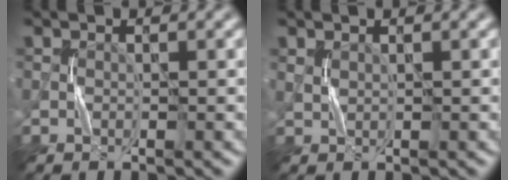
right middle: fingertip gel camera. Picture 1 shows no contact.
{"total": 0.6, "force": [0.6, 0.1, 0.1], "torque": [-0.003, 0.002, 0.016]}